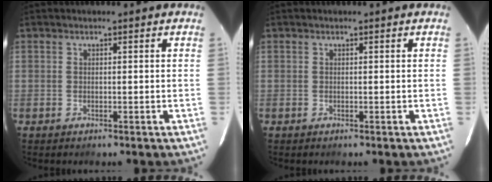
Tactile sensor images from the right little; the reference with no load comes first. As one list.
[{"total": 0.0}]